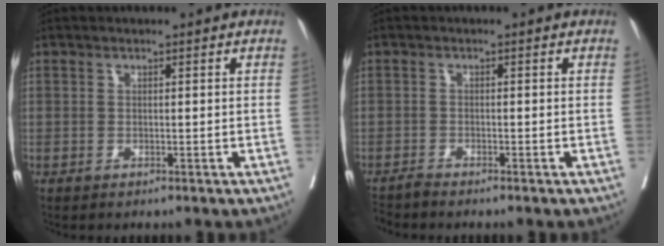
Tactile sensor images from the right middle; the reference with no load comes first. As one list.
[{"total": 1.5, "force": [-1.5, -0.4, 0.0], "torque": [-0.001, -0.006, -0.030]}]